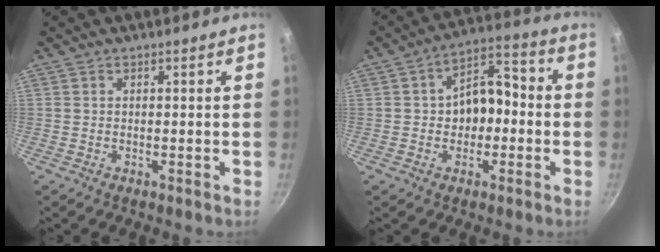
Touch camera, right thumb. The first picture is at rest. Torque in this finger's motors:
{"motor_torque": [0.01, 0.31, -0.10, -0.13, 0.10]}